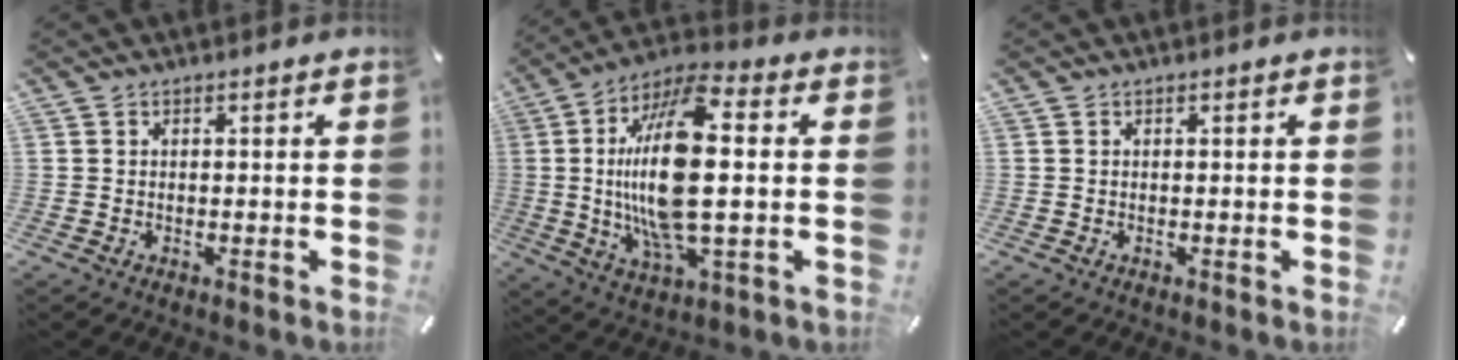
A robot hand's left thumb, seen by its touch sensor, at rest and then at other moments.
{"total": 19.8, "force": [0.7, 7.1, 18.5], "torque": [-0.391, -0.011, 0.008]}
{"total": 0.0}